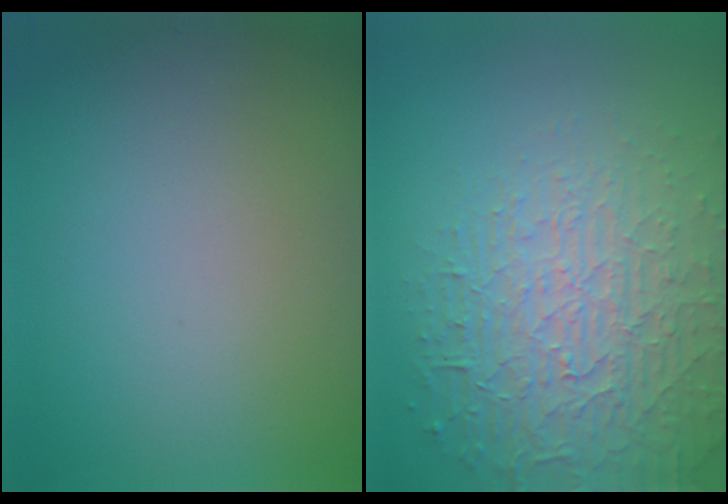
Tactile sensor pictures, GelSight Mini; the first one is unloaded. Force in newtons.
{"total": 6.5, "press": 5.1, "slide": 4.1}